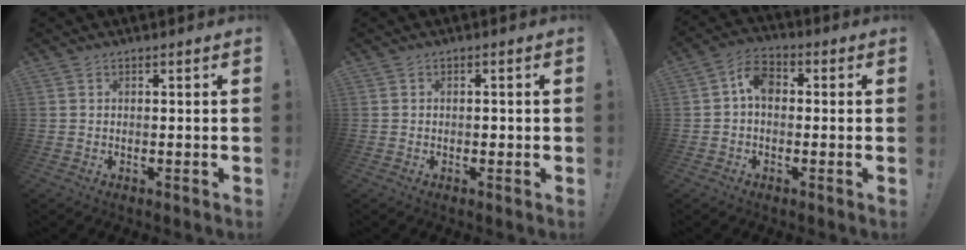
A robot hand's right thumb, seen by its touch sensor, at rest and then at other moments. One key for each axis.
{"total": 0.8, "fx": -0.4, "fy": 0.6, "fz": 0.4, "tx": -0.005, "ty": 0.003, "tz": -0.007}
{"total": 6.6, "fx": 0.5, "fy": 4.6, "fz": 4.7, "tx": -0.085, "ty": 0.016, "tz": 0.012}